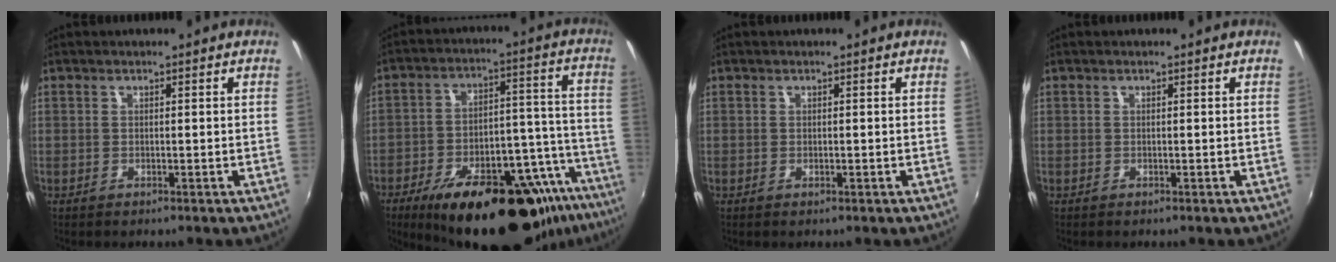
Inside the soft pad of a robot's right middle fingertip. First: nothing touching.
{"total": 31.0, "force": [-22.0, 10.4, 19.1], "torque": [-0.271, -0.001, -0.299]}
{"total": 0.0}
{"total": 0.0}